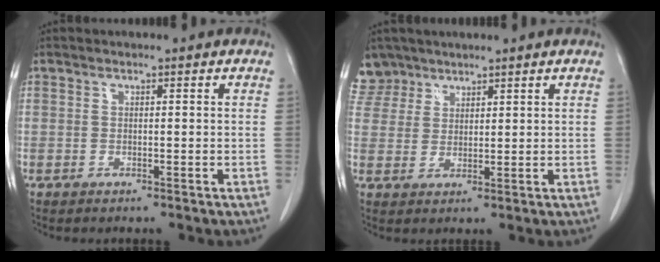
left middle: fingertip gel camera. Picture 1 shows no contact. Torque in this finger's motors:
{"motor_torque": [0.37, -0.36, 0.23, -0.04]}